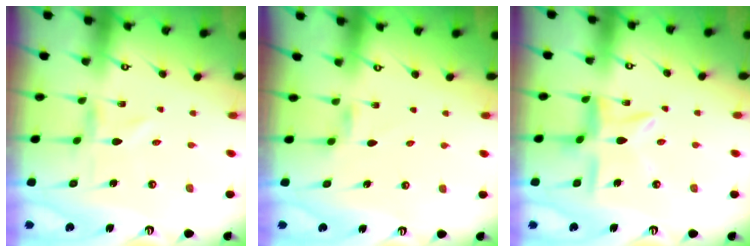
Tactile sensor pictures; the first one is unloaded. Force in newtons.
{"total": 2.9, "press": 2.9, "slide": 0.5}
{"total": 11.7, "press": 11.7, "slide": 1.1}